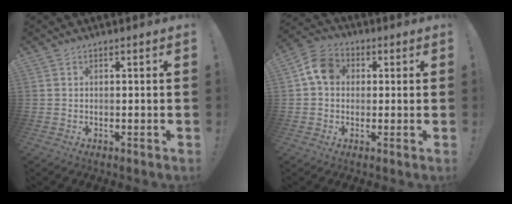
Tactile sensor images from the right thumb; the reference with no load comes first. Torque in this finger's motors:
{"motor_torque": [0.97, 1.15, 0.40, -0.34, 0.21]}